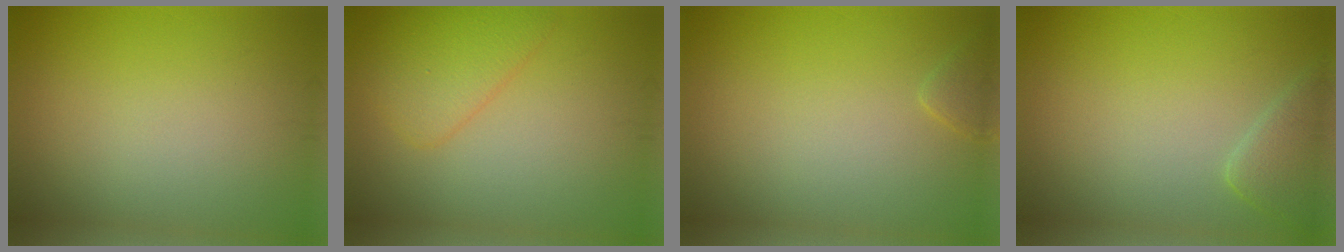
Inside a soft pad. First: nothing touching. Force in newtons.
{"total": 3.4, "press": 3.4, "slide": 0.2}
{"total": 1.1, "press": 1.1, "slide": 0.1}
{"total": 2.8, "press": 2.8, "slide": 0.2}